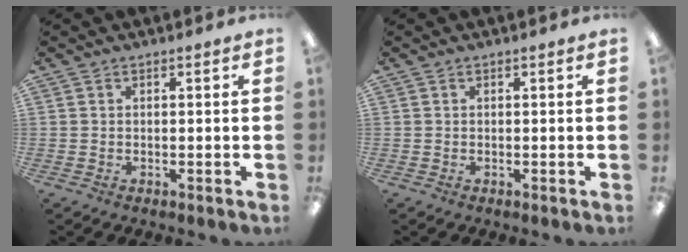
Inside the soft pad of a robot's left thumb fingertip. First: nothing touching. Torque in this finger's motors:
{"motor_torque": [-0.24, 0.03, -0.18, 0.07, -0.02]}